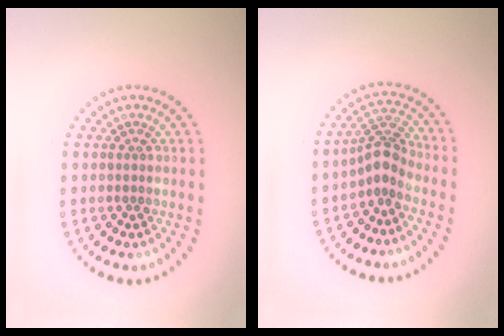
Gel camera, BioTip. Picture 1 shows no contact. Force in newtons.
{"total": 2.8, "press": 2.1, "slide": 2.0}